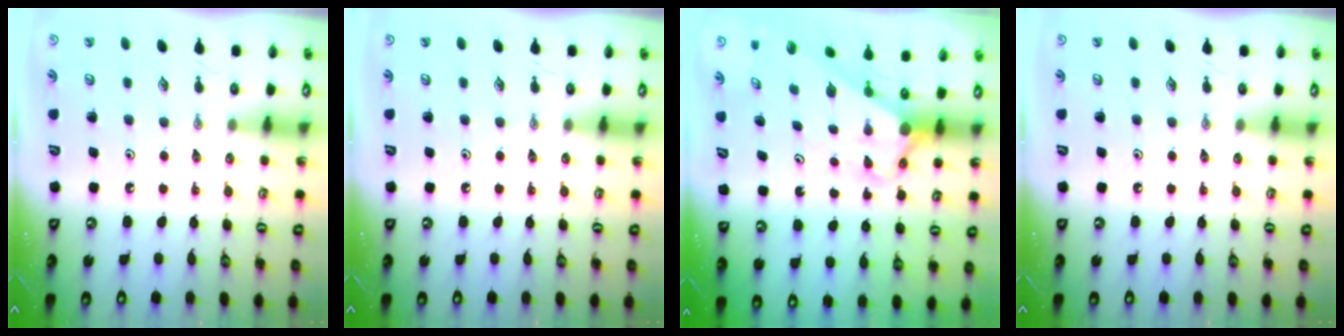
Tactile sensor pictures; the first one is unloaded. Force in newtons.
{"total": 0.0}
{"total": 3.1, "press": 3.1, "slide": 0.2}
{"total": 0.0}